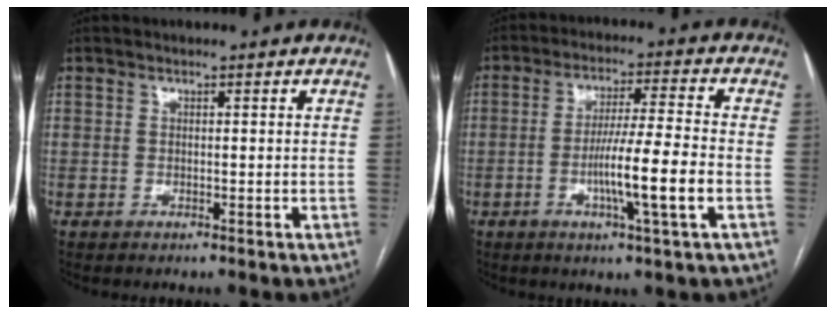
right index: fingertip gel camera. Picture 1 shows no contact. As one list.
[{"total": 10.1, "force": [-2.7, -0.9, 9.7], "torque": [-0.175, -0.008, -0.051]}]